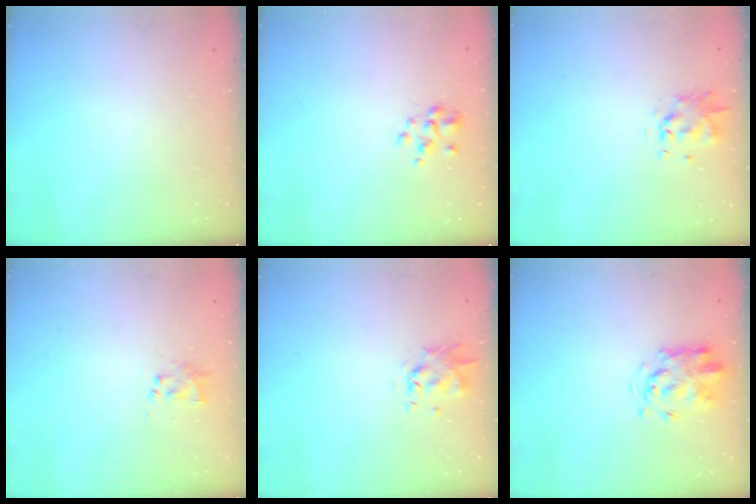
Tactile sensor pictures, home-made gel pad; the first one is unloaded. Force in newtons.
{"total": 2.6, "press": 2.5, "slide": 0.8}
{"total": 1.0, "press": 0.9, "slide": 0.3}
{"total": 3.0, "press": 2.8, "slide": 1.1}
{"total": 1.0, "press": 0.9, "slide": 0.3}
{"total": 3.4, "press": 3.3, "slide": 0.9}